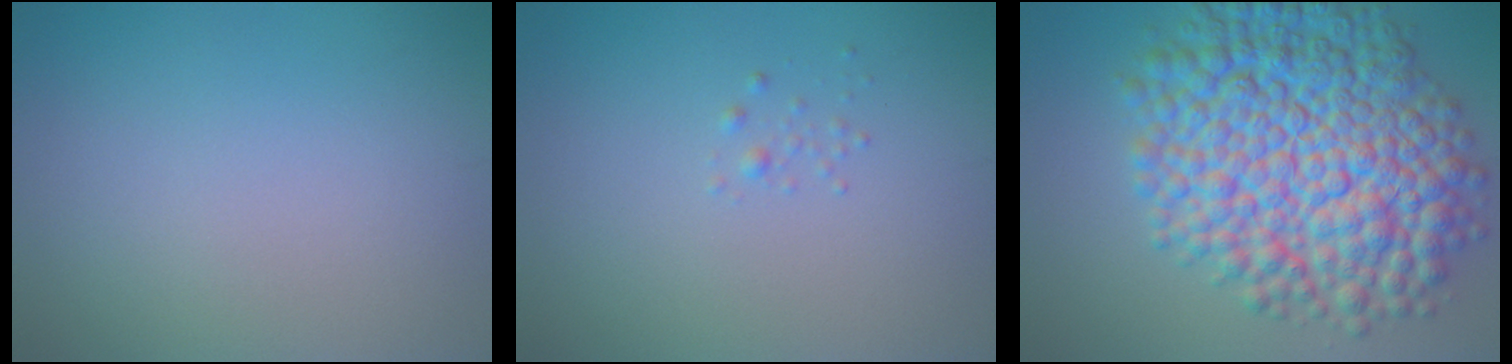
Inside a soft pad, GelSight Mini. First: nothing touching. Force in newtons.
{"total": 0.6, "press": 0.6, "slide": 0.0}
{"total": 13.0, "press": 13.0, "slide": 0.2}